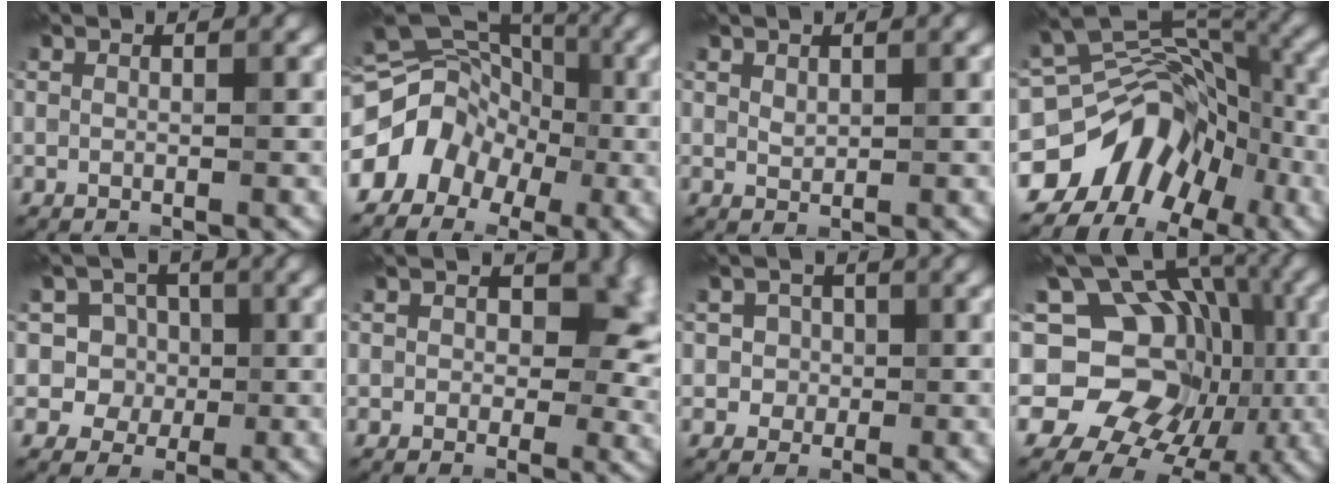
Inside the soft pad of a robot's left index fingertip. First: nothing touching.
{"total": 8.0, "force": [-2.3, 6.8, 3.7], "torque": [-0.038, 0.010, -0.056]}
{"total": 0.8, "force": [0.7, 0.4, 0.1], "torque": [-0.004, 0.005, 0.015]}
{"total": 11.8, "force": [-6.8, 7.9, 5.5], "torque": [-0.079, 0.022, -0.116]}
{"total": 4.7, "force": [0.7, 4.5, 1.0], "torque": [0.009, 0.022, -0.010]}
{"total": 9.0, "force": [1.2, 6.5, 6.1], "torque": [-0.035, 0.013, 0.008]}
{"total": 1.7, "force": [0.1, 1.7, 0.0], "torque": [0.020, 0.009, -0.007]}
{"total": 14.2, "force": [1.1, 12.2, 7.3], "torque": [-0.110, 0.033, -0.003]}